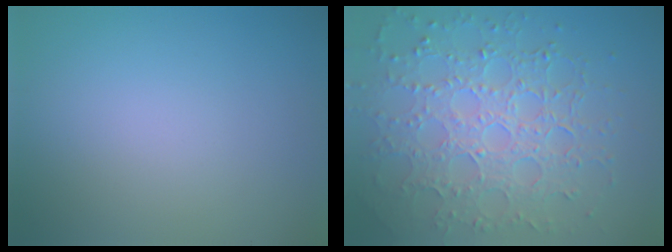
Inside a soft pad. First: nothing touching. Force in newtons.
{"total": 7.5, "press": 5.6, "slide": 5.0}